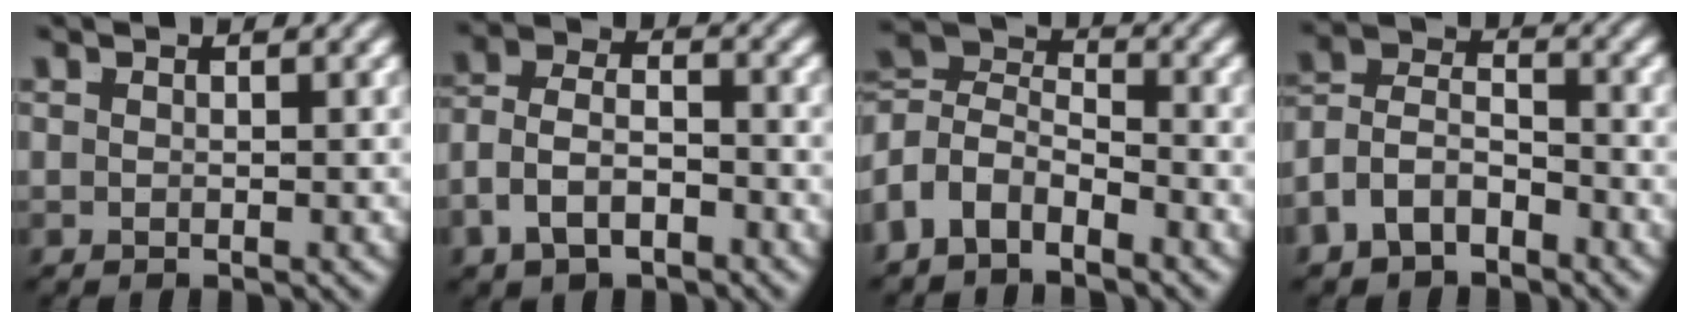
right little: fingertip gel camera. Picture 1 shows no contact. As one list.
[{"total": 6.0, "force": [-2.3, 4.3, 3.5], "torque": [-0.072, -0.022, -0.035]}, {"total": 7.3, "force": [-1.2, 6.5, 3.1], "torque": [-0.083, -0.020, -0.030]}, {"total": 7.6, "force": [-2.9, 6.2, 3.2], "torque": [-0.074, -0.027, -0.053]}]